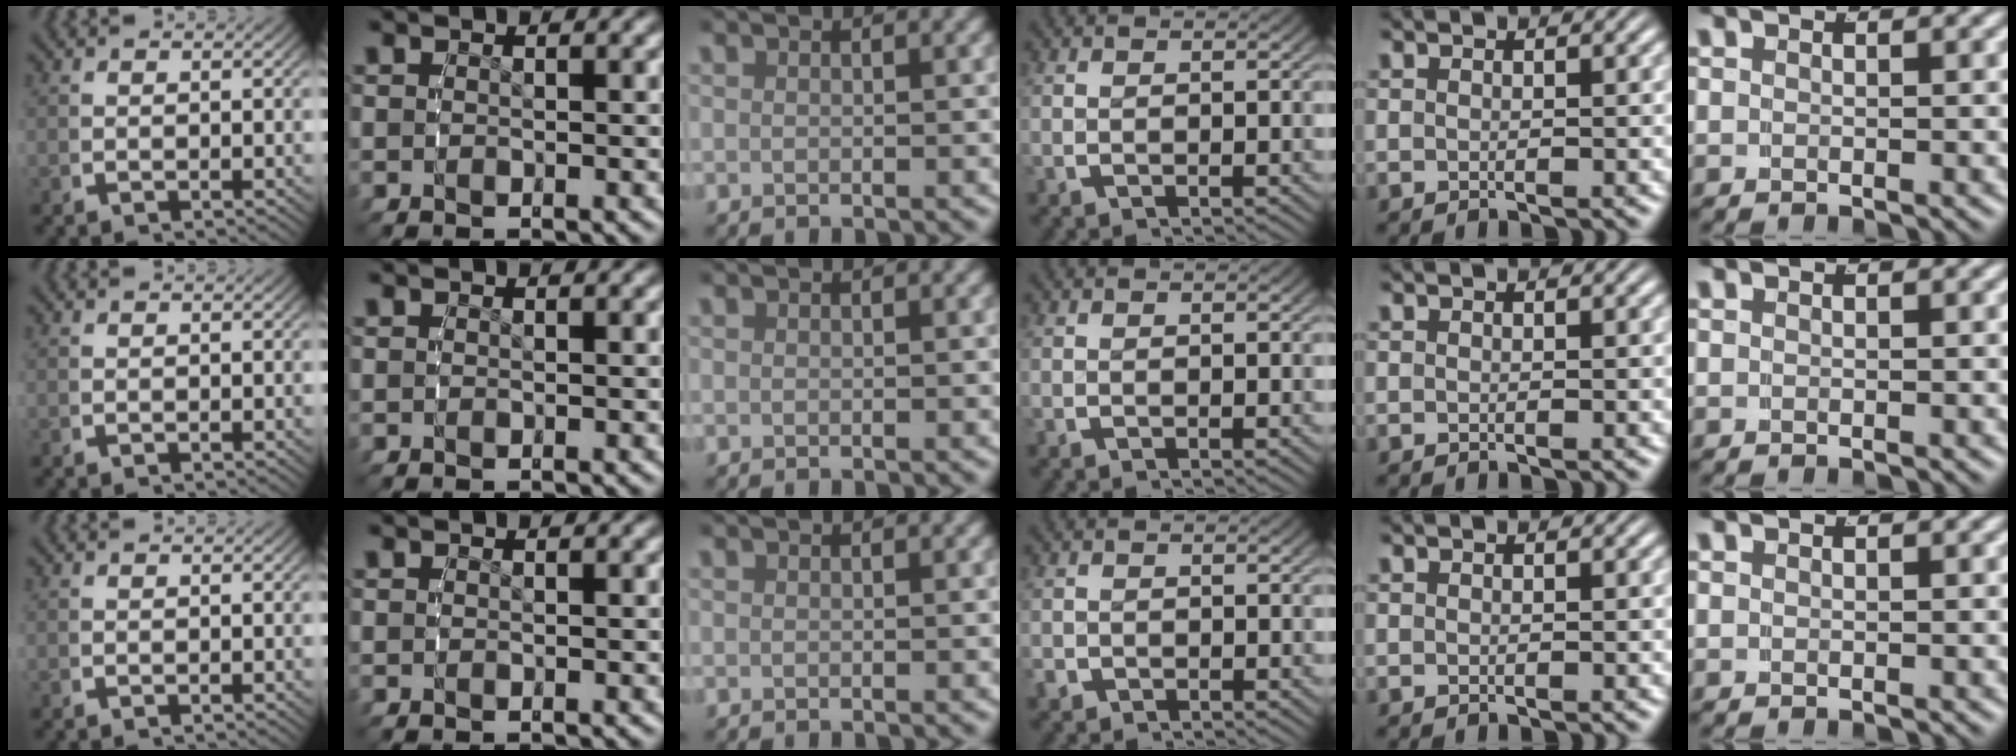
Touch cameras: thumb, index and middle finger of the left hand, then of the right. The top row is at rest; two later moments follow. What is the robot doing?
{"motion": "grasp_and_lifting", "object": "small bumper sticker"}